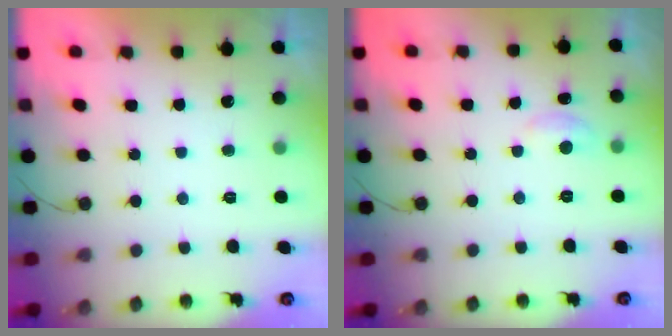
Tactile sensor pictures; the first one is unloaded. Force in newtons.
{"total": 4.9, "press": 4.9, "slide": 0.6}